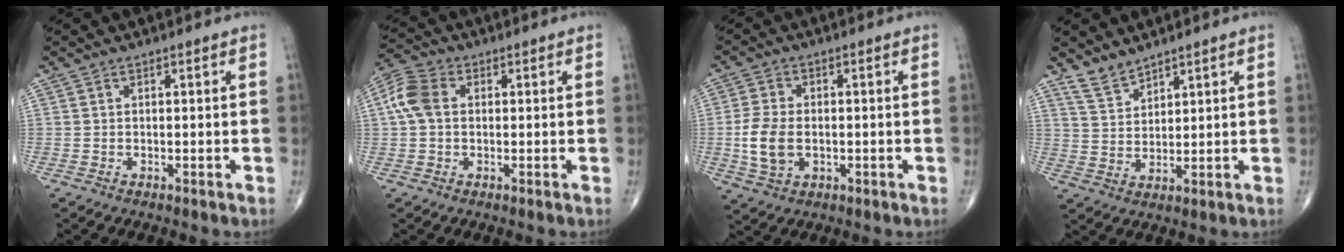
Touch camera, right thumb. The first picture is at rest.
{"total": 6.5, "force": [0.8, 4.6, 4.6], "torque": [-0.103, 0.022, 0.009]}
{"total": 7.8, "force": [-1.0, 4.9, 5.9], "torque": [-0.117, 0.001, -0.016]}
{"total": 4.4, "force": [3.9, 1.6, 1.1], "torque": [-0.013, -0.026, 0.086]}